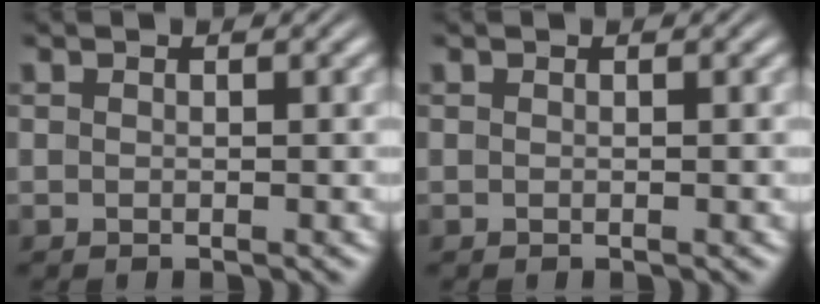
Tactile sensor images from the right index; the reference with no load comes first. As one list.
[{"total": 0.0}]